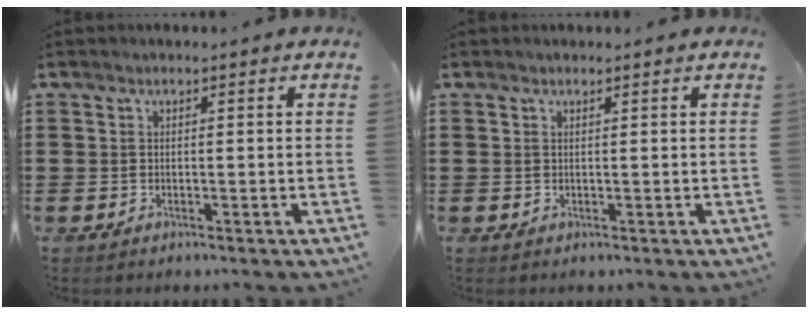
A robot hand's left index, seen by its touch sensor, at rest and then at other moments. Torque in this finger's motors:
{"motor_torque": [0.00, 0.01, 0.00, 0.00]}